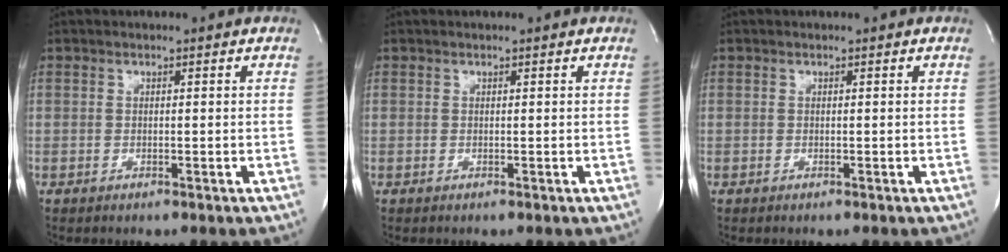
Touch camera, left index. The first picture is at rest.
{"total": 0.0}
{"total": 0.0}